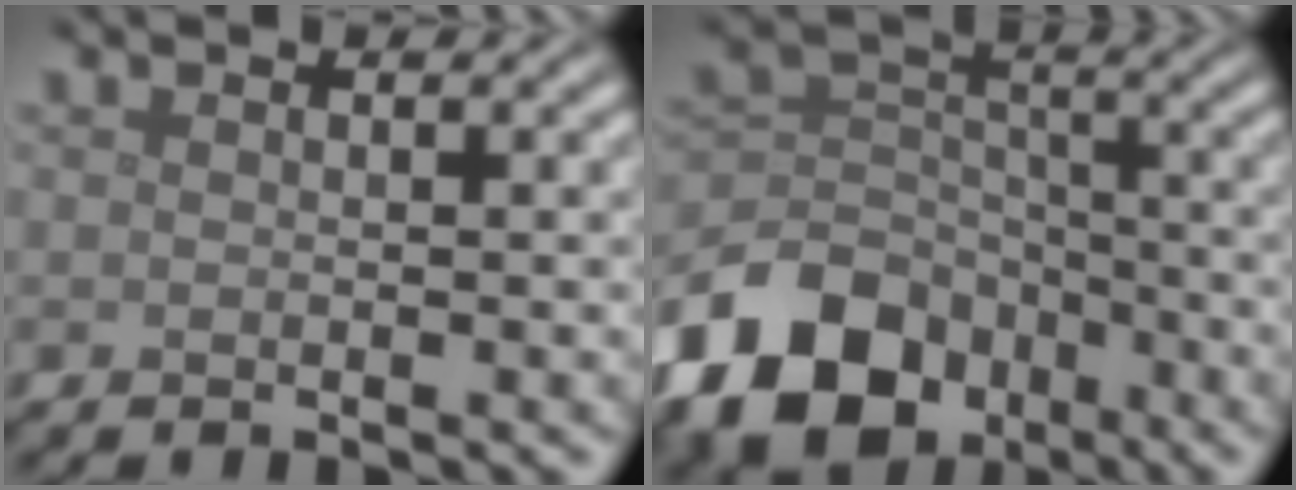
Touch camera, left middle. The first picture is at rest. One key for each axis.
{"total": 10.2, "fx": -6.2, "fy": 6.7, "fz": 4.5, "tx": -0.090, "ty": -0.004, "tz": -0.129}